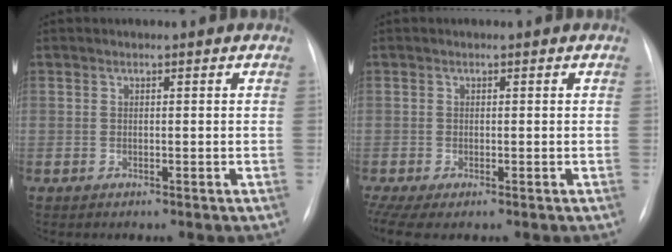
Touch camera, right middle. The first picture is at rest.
{"total": 3.9, "force": [-2.2, 1.4, 2.9], "torque": [-0.060, -0.006, -0.039]}